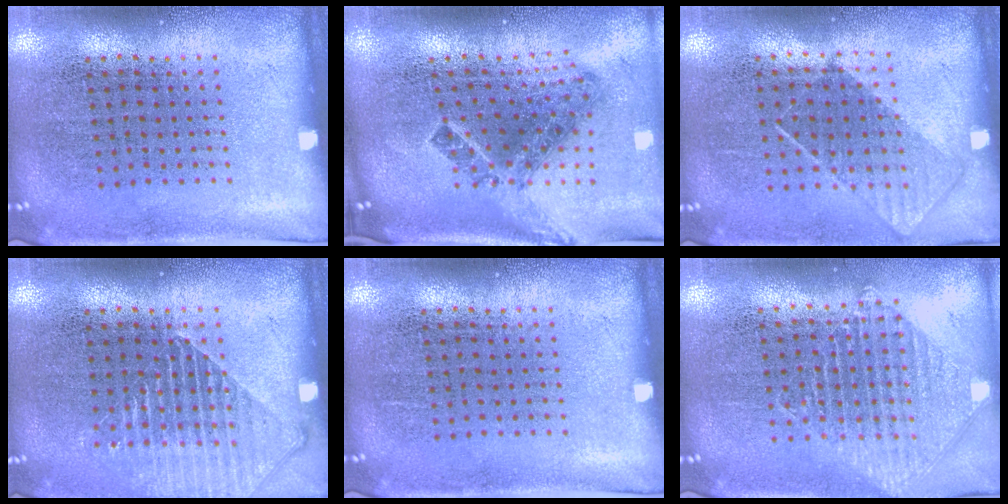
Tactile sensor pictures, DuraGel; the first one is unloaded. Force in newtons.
{"total": 2.1, "press": 1.3, "slide": 1.6}
{"total": 0.8, "press": 0.7, "slide": 0.5}
{"total": 1.3, "press": 1.3, "slide": 0.4}
{"total": 0.0}
{"total": 1.0, "press": 1.0, "slide": 0.1}